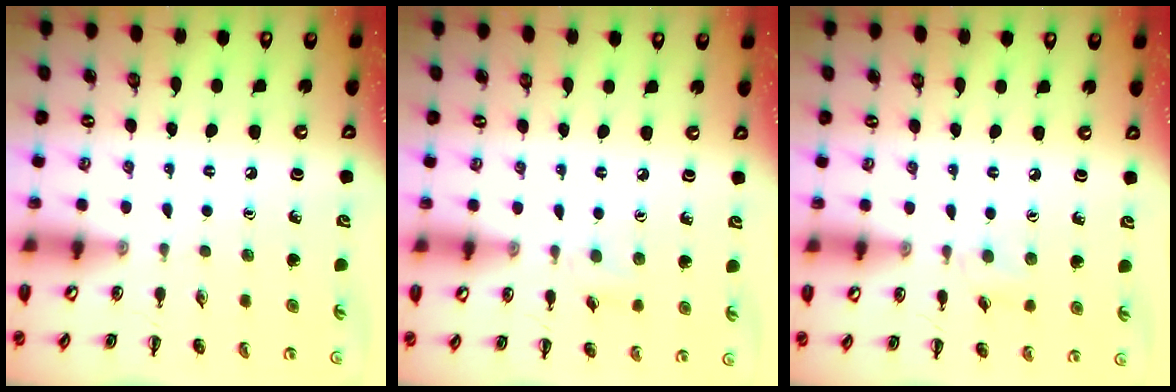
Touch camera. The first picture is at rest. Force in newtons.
{"total": 3.9, "press": 3.6, "slide": 1.5}
{"total": 4.8, "press": 4.4, "slide": 1.9}